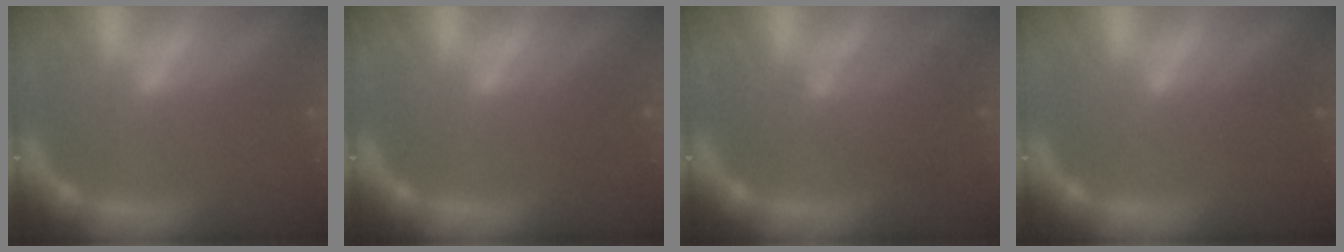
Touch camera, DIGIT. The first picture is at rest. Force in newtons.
{"total": 1.0}
{"total": 3.0}
{"total": 1.5}